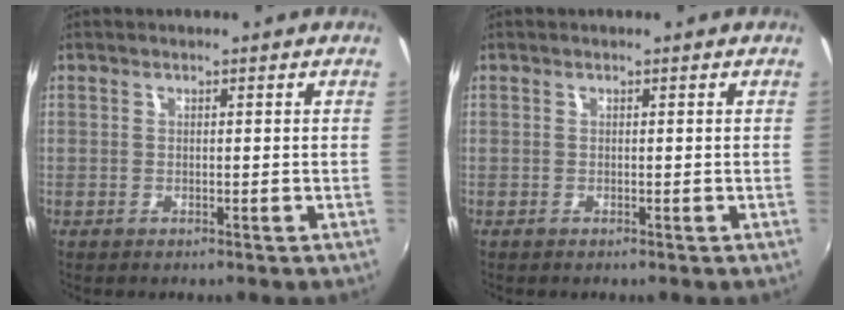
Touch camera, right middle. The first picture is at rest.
{"total": 0.0}